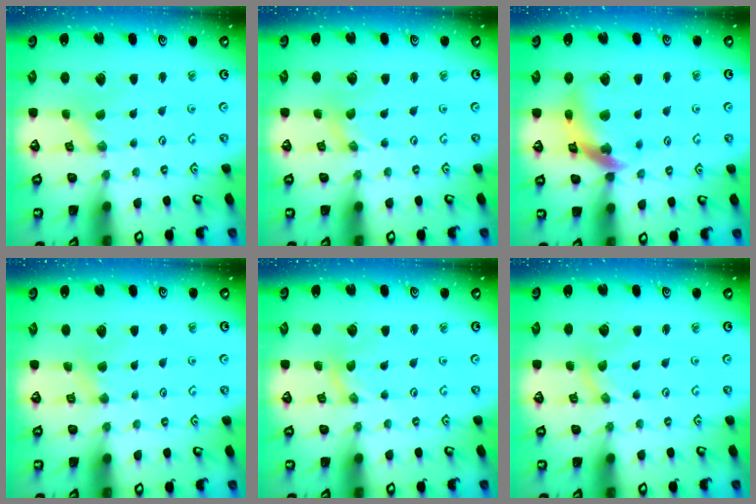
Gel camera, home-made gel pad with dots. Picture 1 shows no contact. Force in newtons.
{"total": 0.0}
{"total": 14.3, "press": 14.2, "slide": 1.7}
{"total": 3.0, "press": 2.9, "slide": 0.5}
{"total": 0.0}
{"total": 0.0}